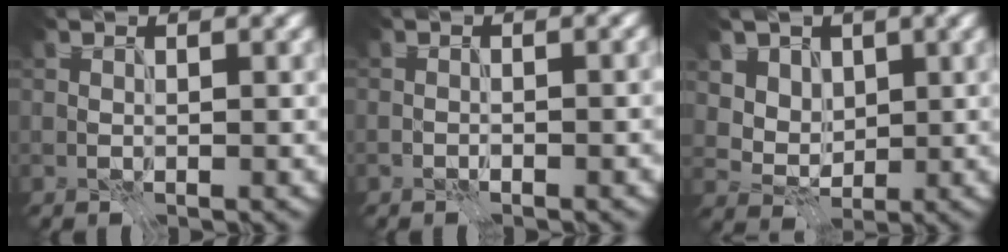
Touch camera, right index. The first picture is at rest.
{"total": 0.8, "force": [-0.4, 0.1, 0.7], "torque": [-0.001, 0.006, -0.009]}
{"total": 4.2, "force": [2.3, 3.3, 1.3], "torque": [-0.045, -0.022, 0.066]}